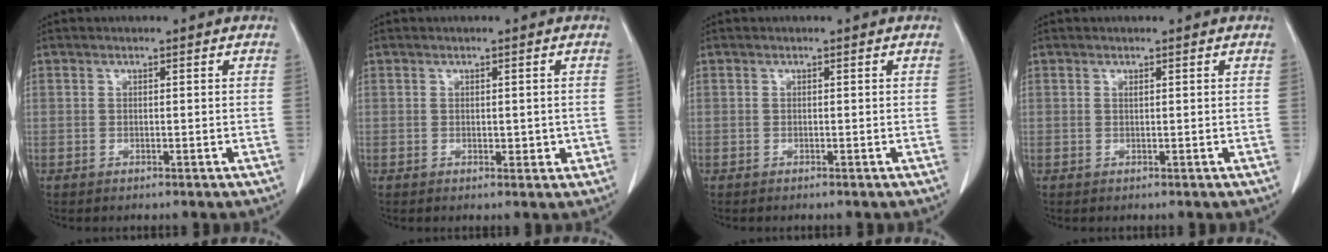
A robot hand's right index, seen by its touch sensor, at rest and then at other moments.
{"total": 1.9, "force": [-0.1, 1.1, 1.5], "torque": [-0.016, -0.002, 0.002]}
{"total": 0.0}
{"total": 0.0}